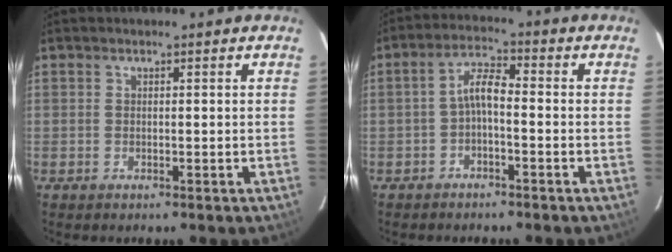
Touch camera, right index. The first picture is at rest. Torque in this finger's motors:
{"motor_torque": [0.47, -0.16, 0.35, 0.10]}